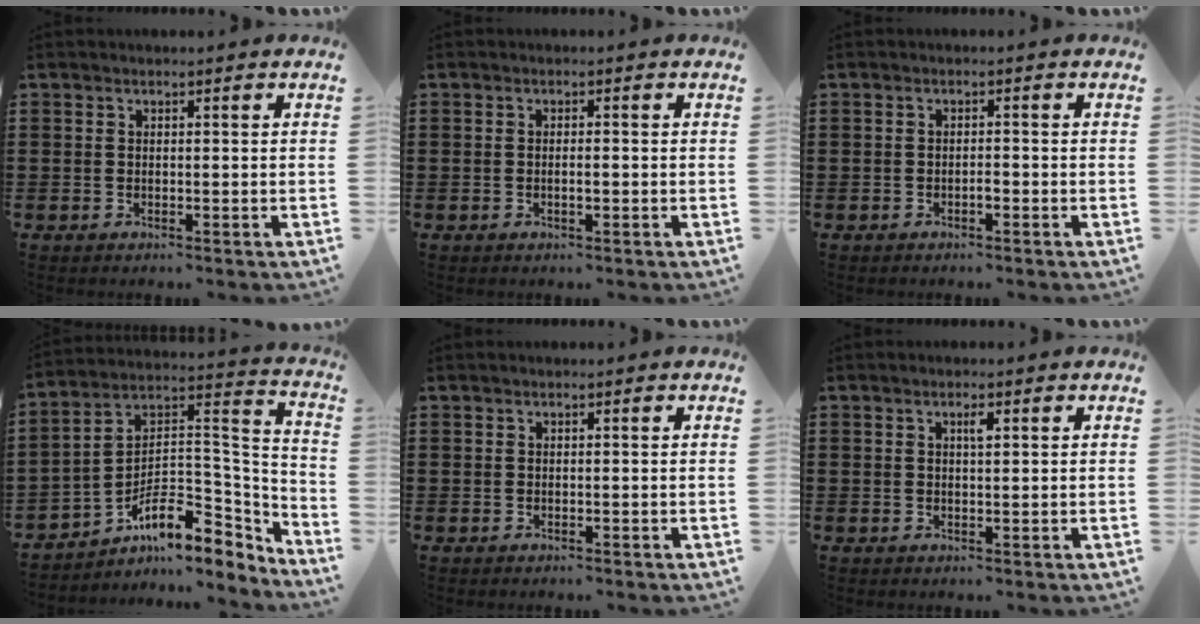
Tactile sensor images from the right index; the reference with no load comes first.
{"total": 1.4, "force": [-0.3, 0.4, 1.3], "torque": [-0.025, 0.000, -0.006]}
{"total": 1.2, "force": [-0.6, 0.4, 0.9], "torque": [-0.020, -0.003, -0.011]}
{"total": 10.2, "force": [-5.9, 5.4, 6.3], "torque": [-0.097, -0.011, -0.110]}
{"total": 0.0}
{"total": 1.5, "force": [0.6, 0.4, 1.3], "torque": [-0.019, 0.002, 0.007]}